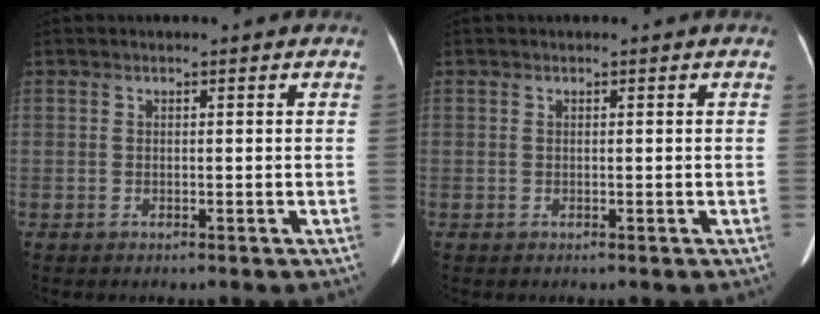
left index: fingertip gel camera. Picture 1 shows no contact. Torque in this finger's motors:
{"motor_torque": [-0.12, 0.13, -0.07, -0.01]}